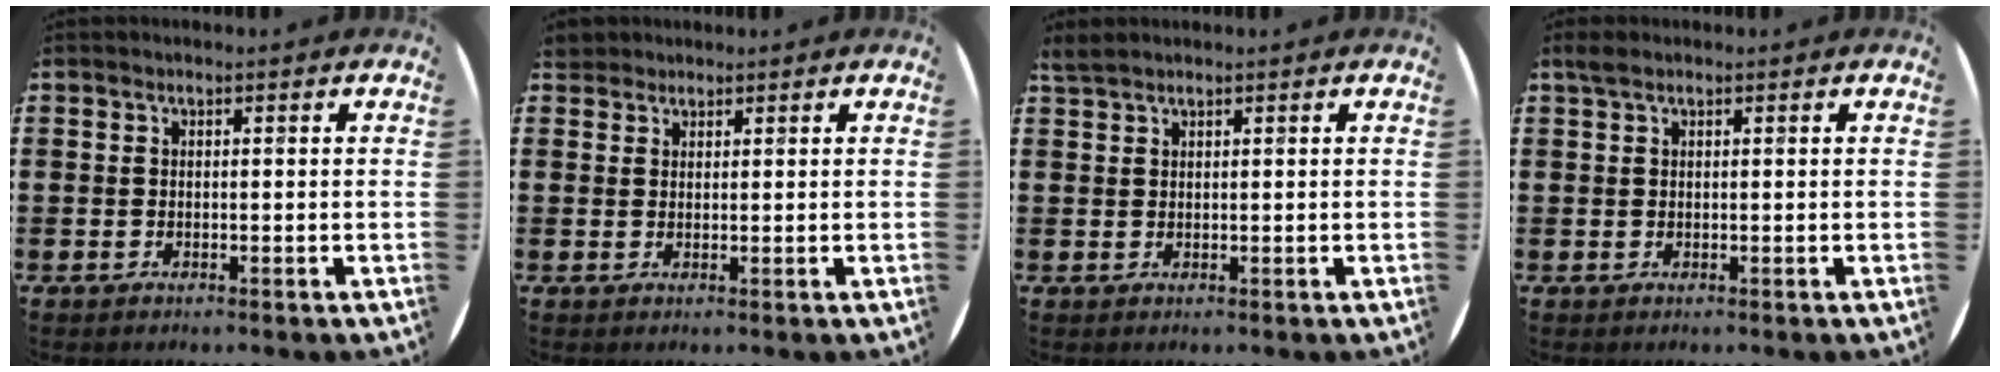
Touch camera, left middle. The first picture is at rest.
{"total": 1.8, "force": [1.6, 0.7, -0.1], "torque": [-0.002, 0.006, 0.033]}
{"total": 1.2, "force": [1.2, 0.1, 0.2], "torque": [-0.005, 0.002, 0.024]}
{"total": 1.0, "force": [0.7, 0.3, 0.5], "torque": [-0.011, 0.004, 0.013]}